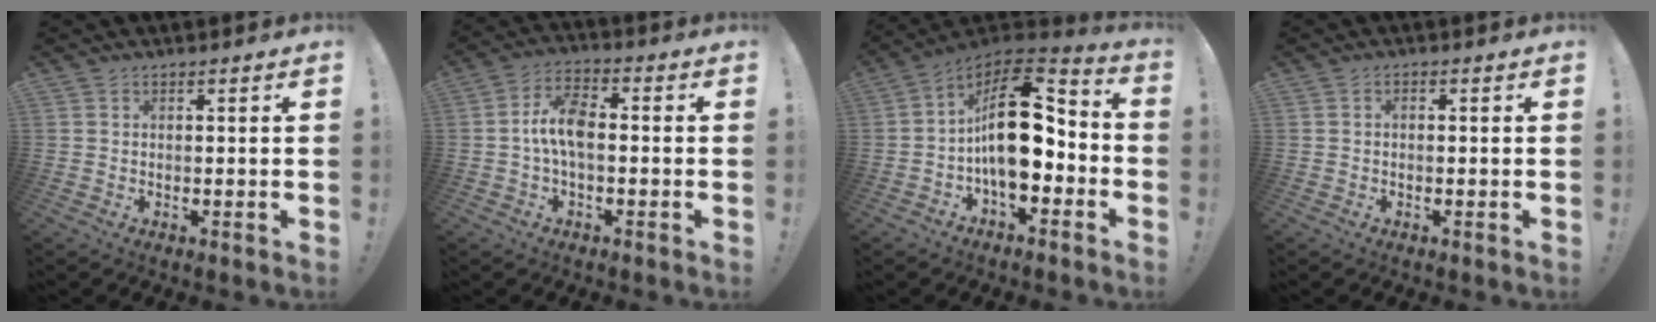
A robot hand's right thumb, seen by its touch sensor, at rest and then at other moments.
{"total": 9.2, "force": [-0.8, 4.4, 8.1], "torque": [-0.165, 0.008, -0.014]}
{"total": 18.7, "force": [-0.4, 10.2, 15.6], "torque": [-0.250, 0.013, -0.001]}
{"total": 0.8, "force": [-0.5, 0.3, 0.6], "torque": [-0.011, 0.002, -0.010]}